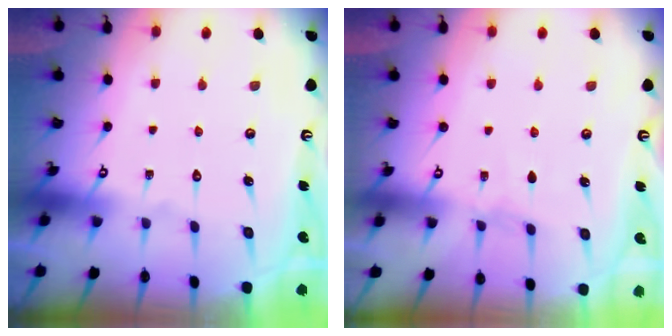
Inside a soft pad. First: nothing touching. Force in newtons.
{"total": 2.5, "press": 2.5, "slide": 0.3}